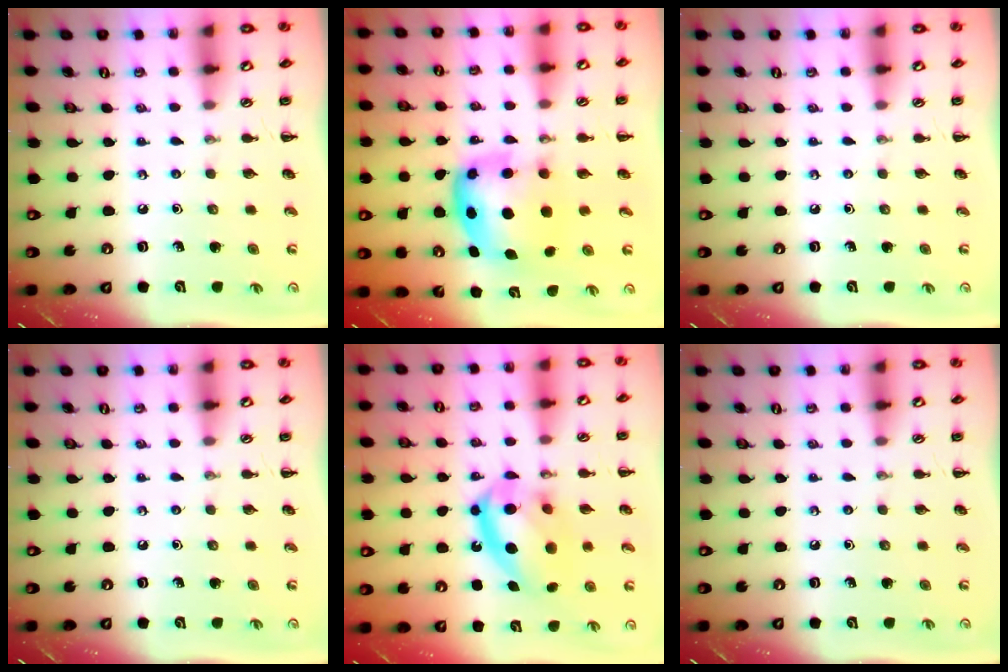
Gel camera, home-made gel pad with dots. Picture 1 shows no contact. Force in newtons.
{"total": 7.0, "press": 6.8, "slide": 1.6}
{"total": 0.0}
{"total": 0.0}
{"total": 16.8, "press": 16.3, "slide": 3.9}
{"total": 0.0}